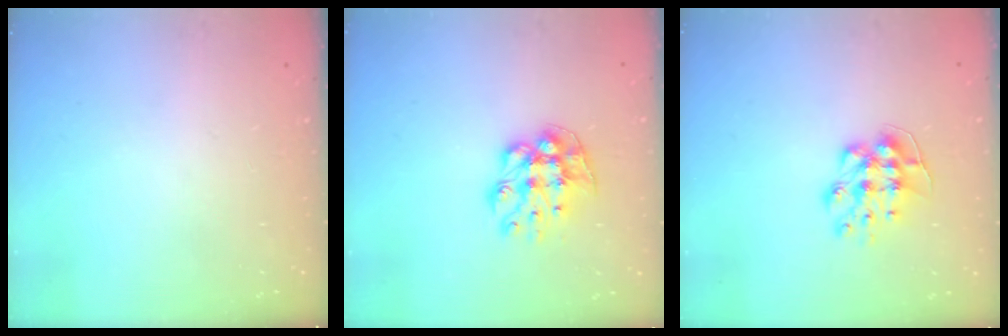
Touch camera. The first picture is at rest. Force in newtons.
{"total": 9.7, "press": 9.7, "slide": 0.5}
{"total": 9.1, "press": 9.1, "slide": 0.3}